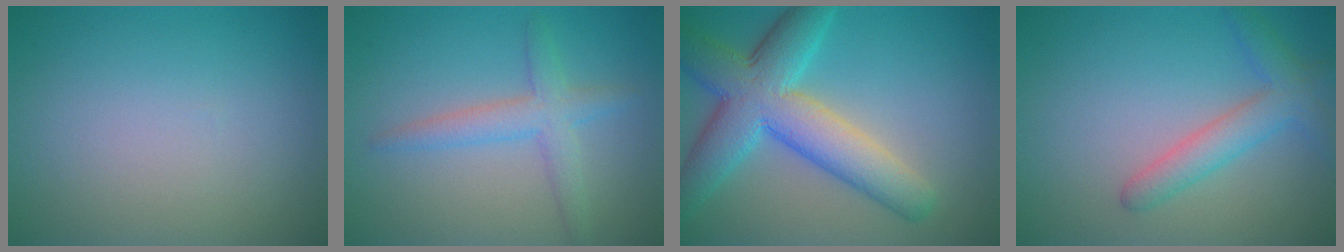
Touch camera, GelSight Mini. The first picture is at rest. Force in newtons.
{"total": 3.0, "press": 3.0, "slide": 0.1}
{"total": 8.5, "press": 8.5, "slide": 0.2}
{"total": 3.3, "press": 3.3, "slide": 0.2}